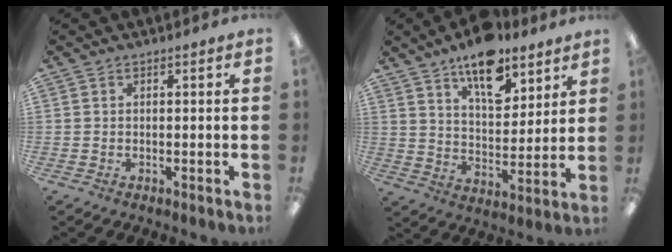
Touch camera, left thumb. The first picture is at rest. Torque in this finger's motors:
{"motor_torque": [0.44, 0.46, 1.44, -1.33, 0.19]}